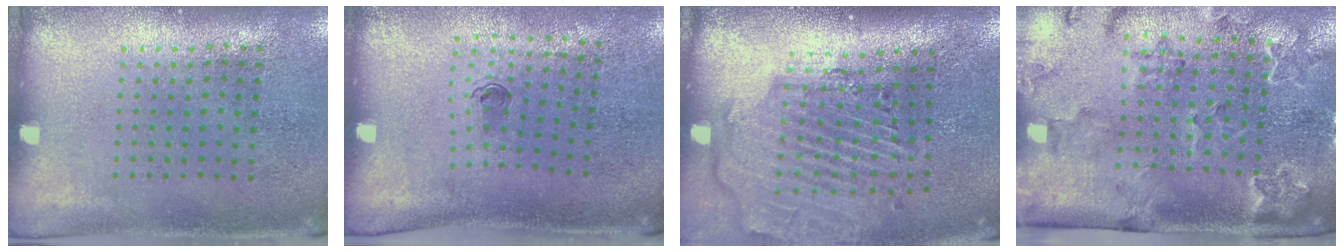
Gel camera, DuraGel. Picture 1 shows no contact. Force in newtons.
{"total": 0.6, "press": 0.3, "slide": 0.5}
{"total": 2.8, "press": 2.3, "slide": 1.6}
{"total": 2.3, "press": 2.3, "slide": 0.1}